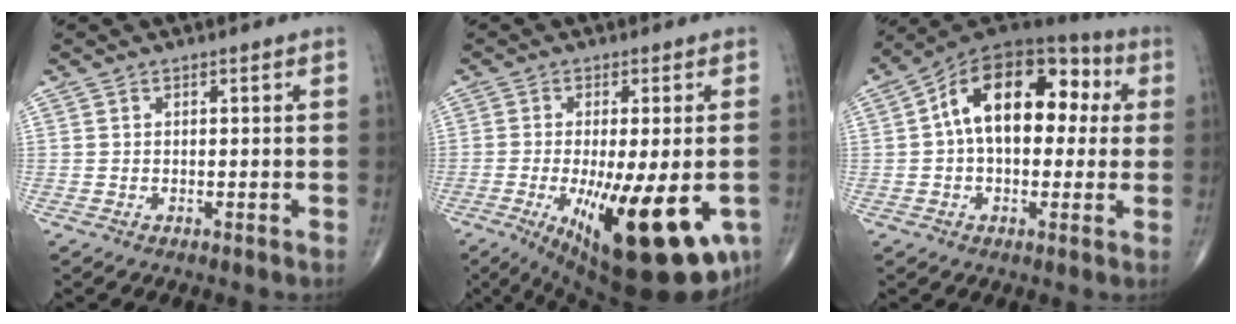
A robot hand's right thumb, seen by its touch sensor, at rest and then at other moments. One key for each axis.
{"total": 21.4, "fx": -6.7, "fy": 6.7, "fz": 19.2, "tx": -0.259, "ty": -0.032, "tz": -0.080}
{"total": 19.0, "fx": 2.9, "fy": 11.4, "fz": 15.0, "tx": -0.200, "ty": 0.047, "tz": 0.035}